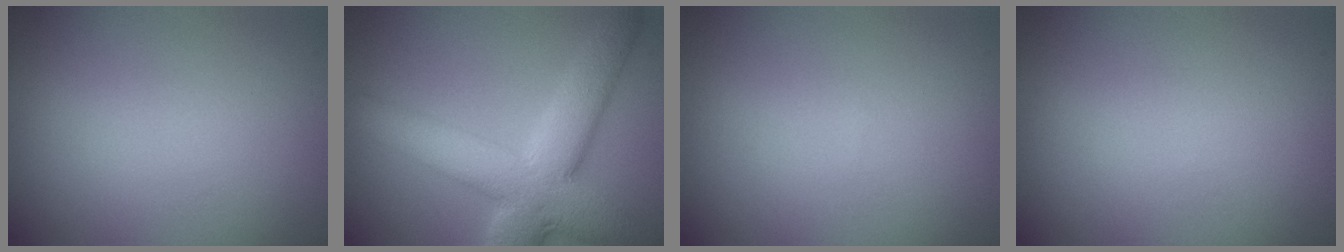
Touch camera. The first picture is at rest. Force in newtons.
{"total": 9.0, "press": 8.9, "slide": 0.7}
{"total": 0.0}
{"total": 0.0}